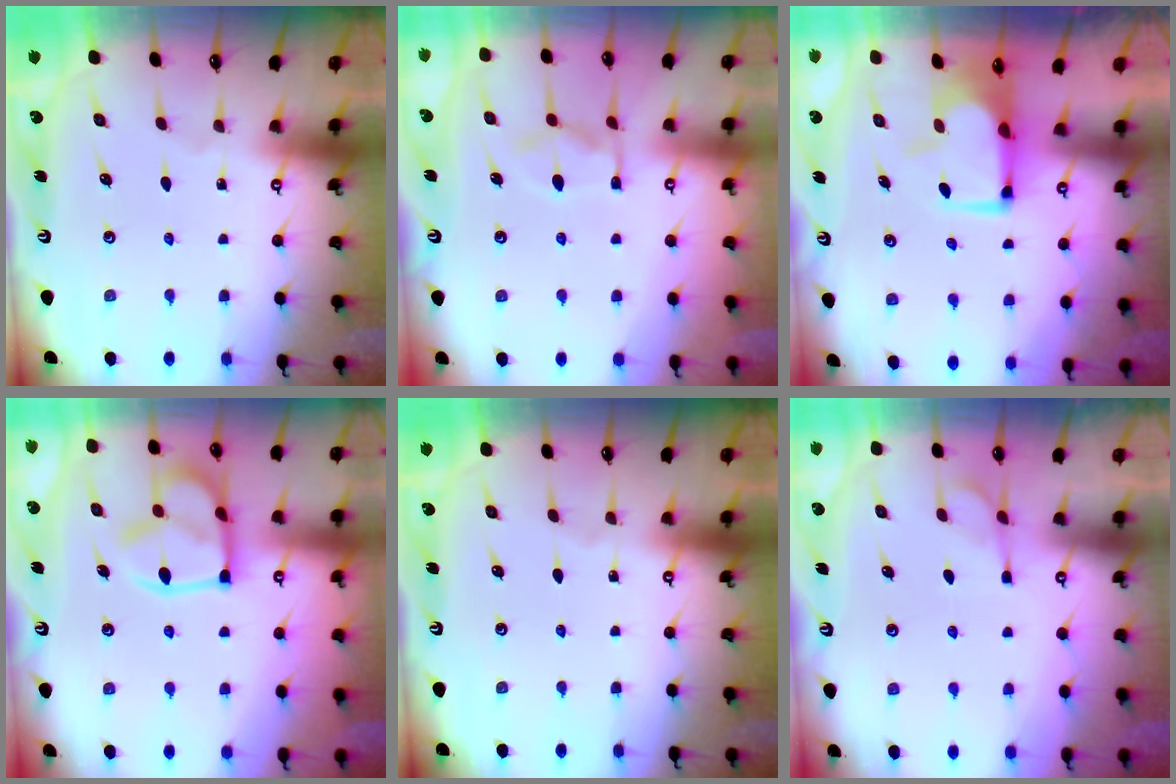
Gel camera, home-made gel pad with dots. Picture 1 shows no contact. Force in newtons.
{"total": 6.1, "press": 5.9, "slide": 1.6}
{"total": 4.2, "press": 4.2, "slide": 0.5}
{"total": 11.6, "press": 11.5, "slide": 1.4}
{"total": 0.0}
{"total": 7.3, "press": 7.1, "slide": 1.6}